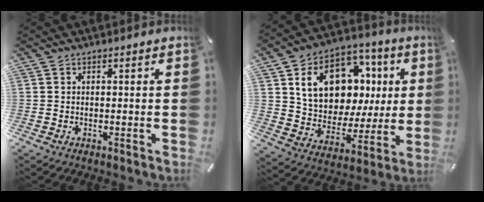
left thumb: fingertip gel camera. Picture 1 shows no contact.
{"total": 17.9, "force": [6.3, 13.1, 10.5], "torque": [-0.172, -0.022, 0.121]}